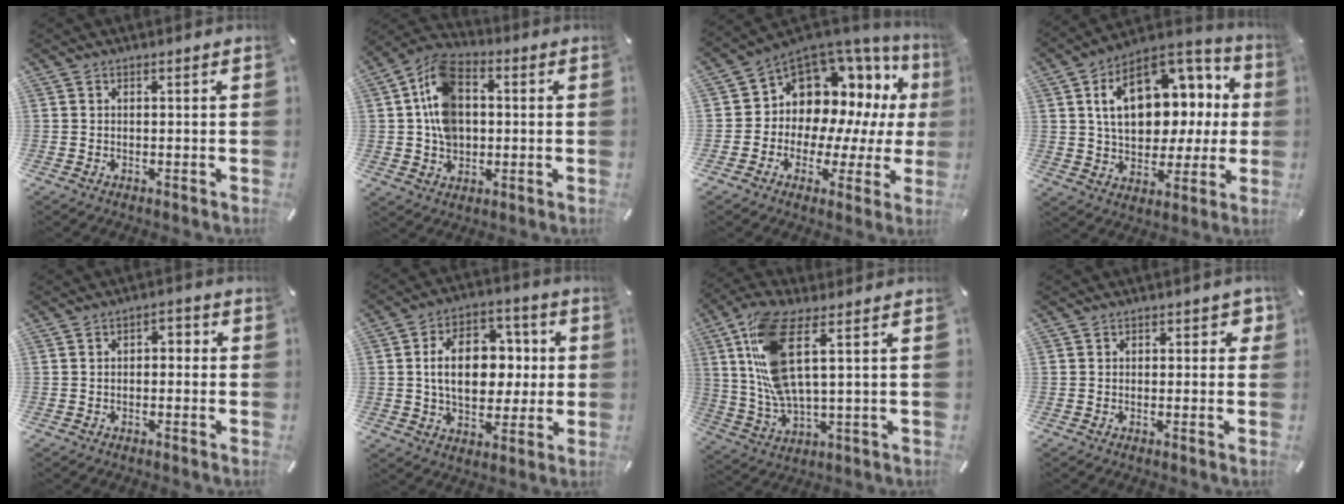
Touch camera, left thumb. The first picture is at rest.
{"total": 11.8, "force": [0.9, 9.2, 7.4], "torque": [-0.169, 0.013, 0.016]}
{"total": 11.0, "force": [4.7, 9.0, 4.2], "torque": [-0.076, -0.062, 0.096]}
{"total": 19.4, "force": [5.1, 13.4, 13.1], "torque": [-0.196, -0.019, 0.094]}
{"total": 2.4, "force": [-1.2, 1.4, 1.6], "torque": [-0.030, 0.011, -0.026]}
{"total": 15.8, "force": [0.9, 11.2, 11.2], "torque": [-0.185, 0.008, 0.016]}
{"total": 14.0, "force": [4.1, 4.5, 12.6], "torque": [-0.271, -0.011, 0.072]}
{"total": 2.2, "force": [-0.1, 1.6, 1.5], "torque": [-0.014, 0.004, -0.008]}